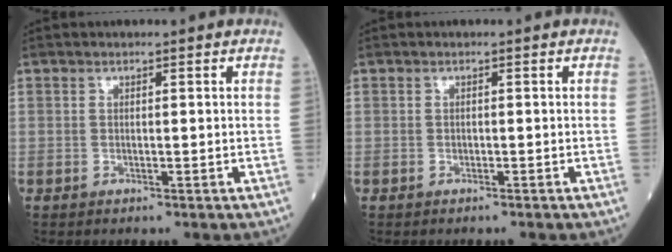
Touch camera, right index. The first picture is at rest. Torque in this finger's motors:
{"motor_torque": [0.17, 0.09, 0.08, 0.00]}